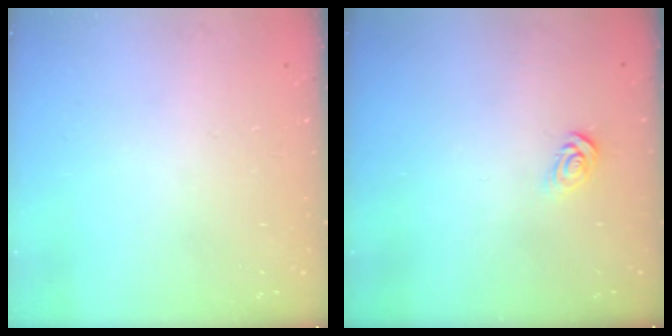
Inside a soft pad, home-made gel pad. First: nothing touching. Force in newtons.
{"total": 3.7, "press": 3.7, "slide": 0.3}